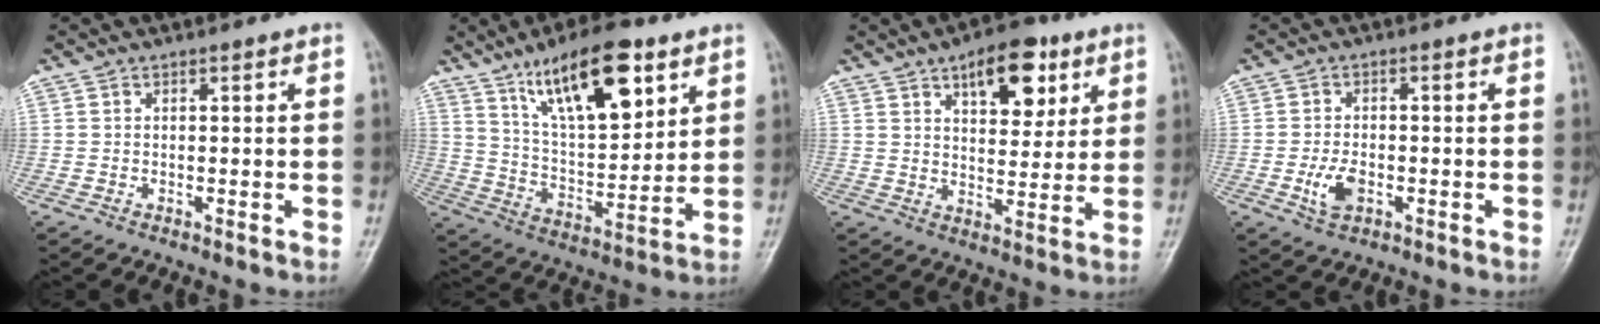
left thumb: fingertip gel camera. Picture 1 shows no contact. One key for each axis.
{"total": 18.0, "fx": 10.0, "fy": 6.9, "fz": 13.3, "tx": -0.182, "ty": -0.044, "tz": 0.174}
{"total": 11.6, "fx": 5.9, "fy": 6.0, "fz": 8.1, "tx": -0.080, "ty": -0.023, "tz": 0.085}
{"total": 4.6, "fx": -1.6, "fy": 2.7, "fz": 3.3, "tx": -0.063, "ty": 0.006, "tz": -0.028}